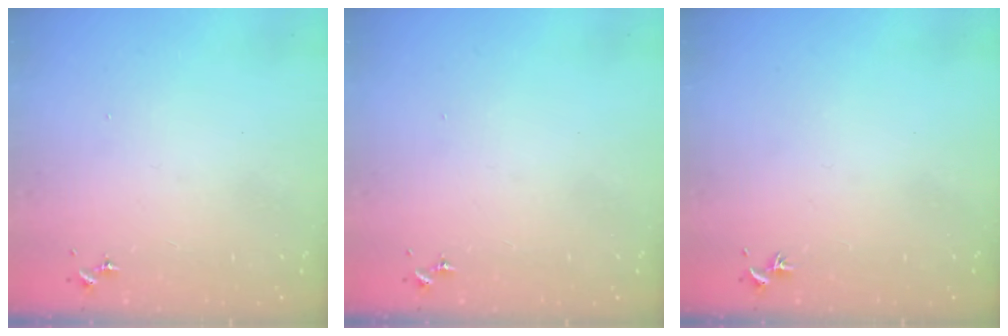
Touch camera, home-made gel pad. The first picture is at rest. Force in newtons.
{"total": 0.0}
{"total": 0.0}